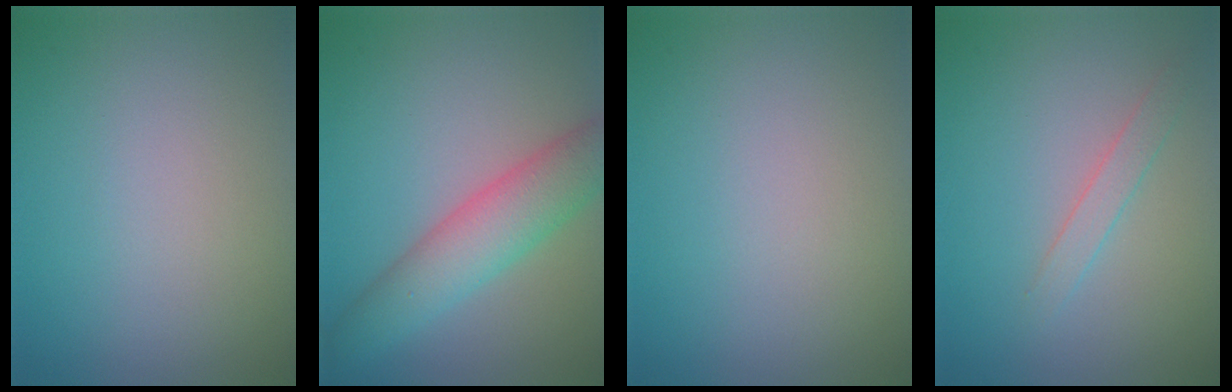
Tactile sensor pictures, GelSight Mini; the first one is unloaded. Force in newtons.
{"total": 5.6, "press": 5.6, "slide": 0.2}
{"total": 0.0}
{"total": 1.5, "press": 1.5, "slide": 0.1}